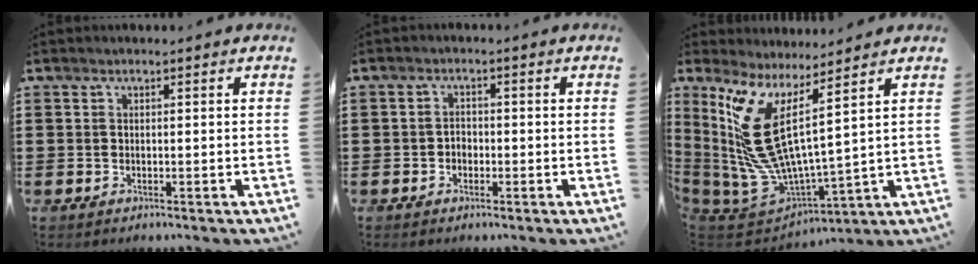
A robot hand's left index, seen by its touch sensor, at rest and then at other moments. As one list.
[{"total": 1.5, "force": [-0.7, 1.2, 0.7], "torque": [-0.017, 0.003, -0.015]}, {"total": 12.8, "force": [5.0, 4.1, 11.1], "torque": [-0.272, -0.063, 0.076]}]